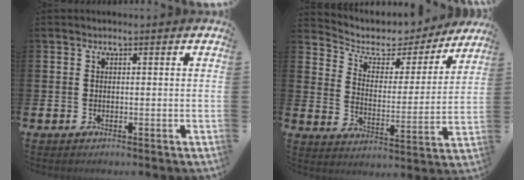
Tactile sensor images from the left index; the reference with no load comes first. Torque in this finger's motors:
{"motor_torque": [0.97, -1.17, 0.07, 0.02]}